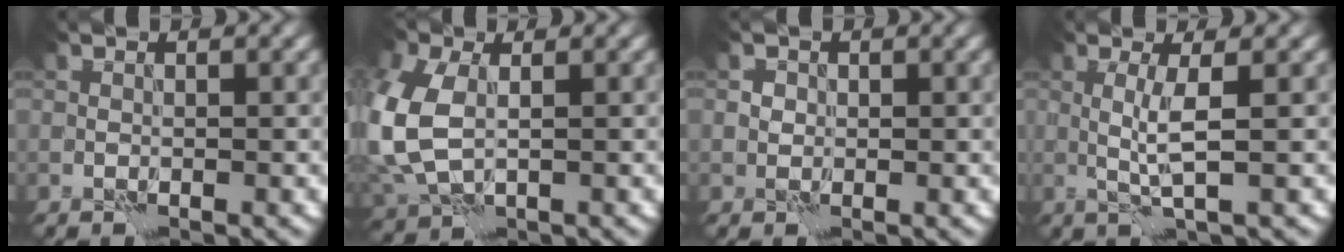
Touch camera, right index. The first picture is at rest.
{"total": 9.2, "force": [0.0, 6.2, 6.7], "torque": [-0.201, -0.011, 0.010]}
{"total": 1.0, "force": [0.2, 1.0, 0.2], "torque": [-0.003, 0.001, -0.001]}
{"total": 2.6, "force": [0.3, 0.2, 2.6], "torque": [-0.055, -0.001, 0.004]}